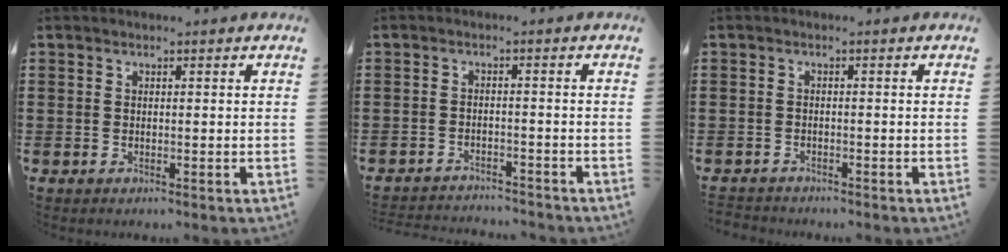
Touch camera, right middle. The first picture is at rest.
{"total": 2.5, "force": [-2.5, 0.2, -0.1], "torque": [-0.006, 0.000, -0.054]}
{"total": 1.3, "force": [-1.3, 0.2, -0.2], "torque": [0.001, 0.004, -0.030]}